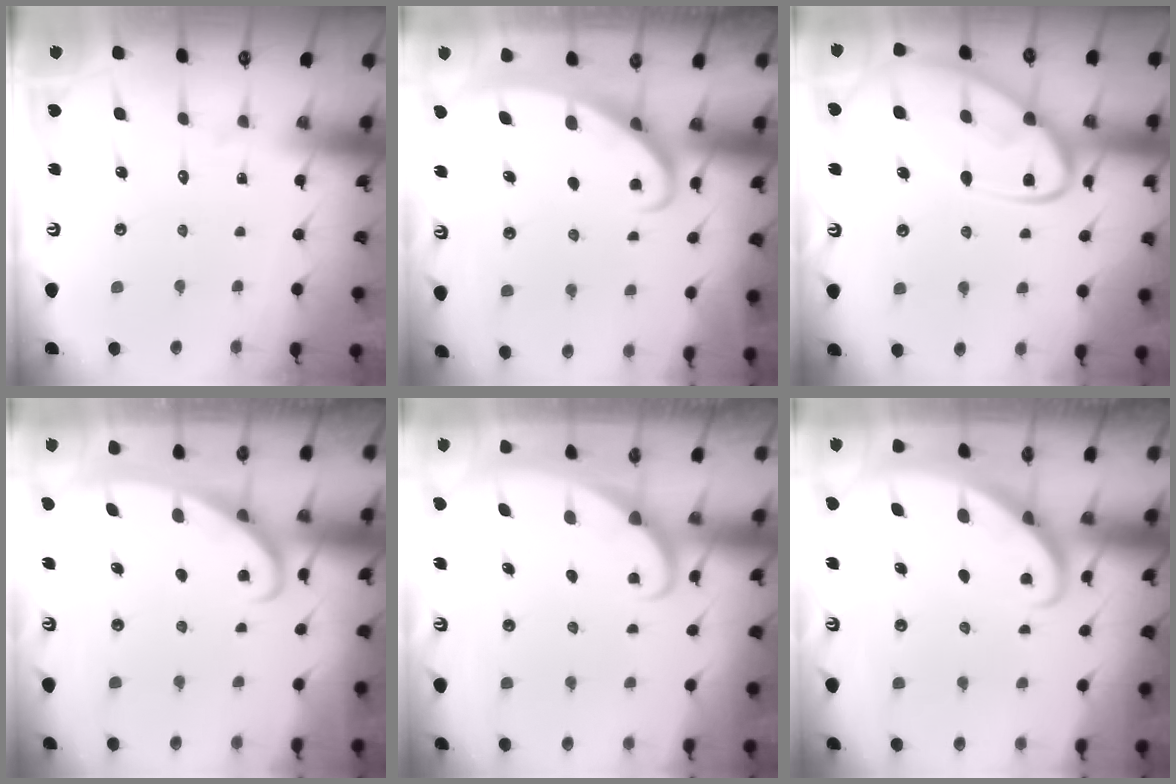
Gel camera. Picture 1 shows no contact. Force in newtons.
{"total": 2.4, "press": 2.4, "slide": 0.4}
{"total": 14.9, "press": 14.8, "slide": 1.5}
{"total": 3.0, "press": 3.0, "slide": 0.4}
{"total": 1.8, "press": 1.8, "slide": 0.1}
{"total": 2.6, "press": 2.6, "slide": 0.3}